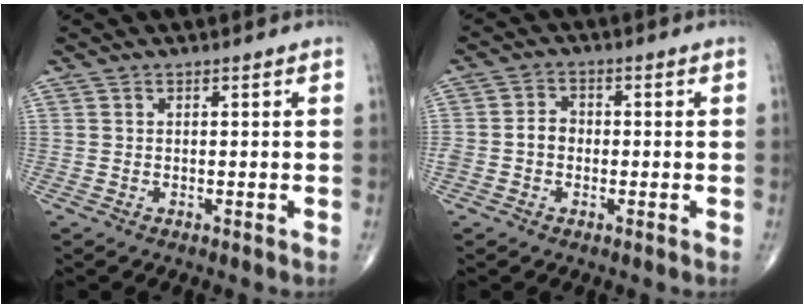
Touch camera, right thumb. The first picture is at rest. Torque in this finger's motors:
{"motor_torque": [0.81, 0.80, 0.63, -0.23, 0.07]}